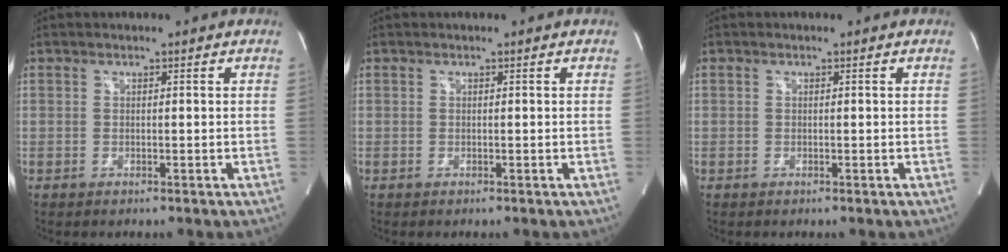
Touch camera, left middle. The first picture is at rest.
{"total": 0.0}
{"total": 0.0}